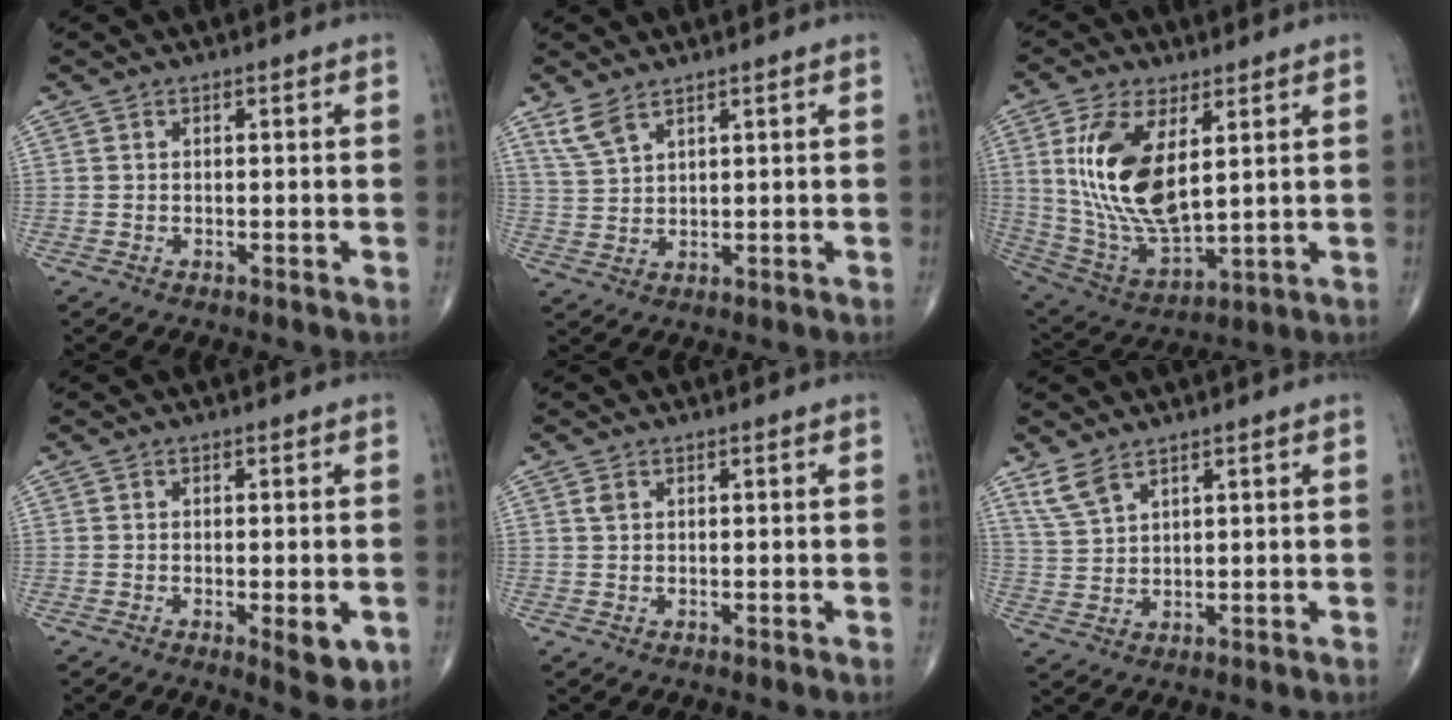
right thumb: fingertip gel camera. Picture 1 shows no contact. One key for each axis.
{"total": 4.4, "fx": 3.2, "fy": 1.6, "fz": 2.5, "tx": -0.053, "ty": -0.011, "tz": 0.074}
{"total": 17.3, "fx": 4.3, "fy": 8.0, "fz": 14.7, "tx": -0.290, "ty": -0.023, "tz": 0.098}
{"total": 5.6, "fx": -1.6, "fy": 1.9, "fz": 5.0, "tx": -0.056, "ty": -0.010, "tz": -0.017}
{"total": 1.0, "fx": 0.5, "fy": 0.6, "fz": 0.6, "tx": -0.014, "ty": 0.007, "tz": 0.011}
{"total": 4.5, "fx": 3.3, "fy": 1.6, "fz": 2.5, "tx": -0.054, "ty": -0.011, "tz": 0.076}